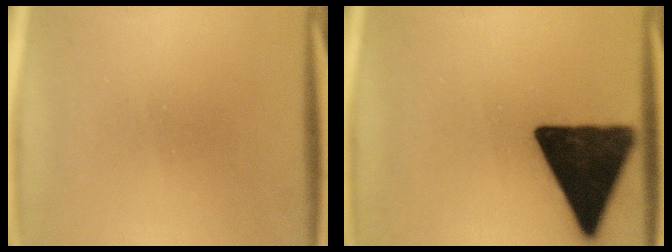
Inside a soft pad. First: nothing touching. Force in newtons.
{"total": 16.9}